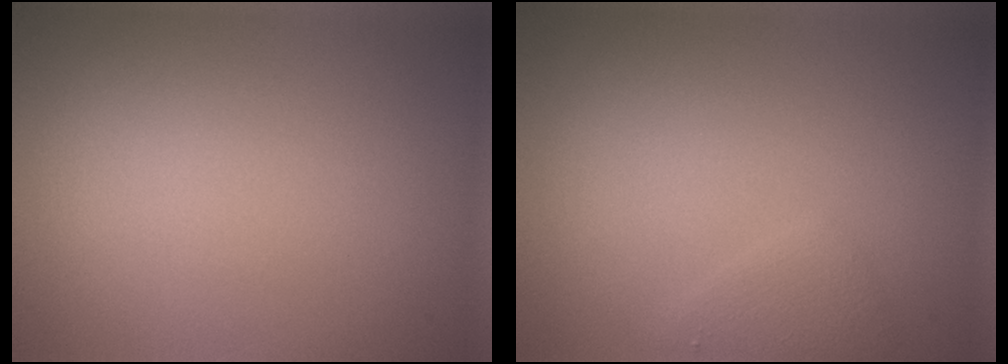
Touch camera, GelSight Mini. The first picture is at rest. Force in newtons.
{"total": 1.4, "press": 1.4, "slide": 0.0}